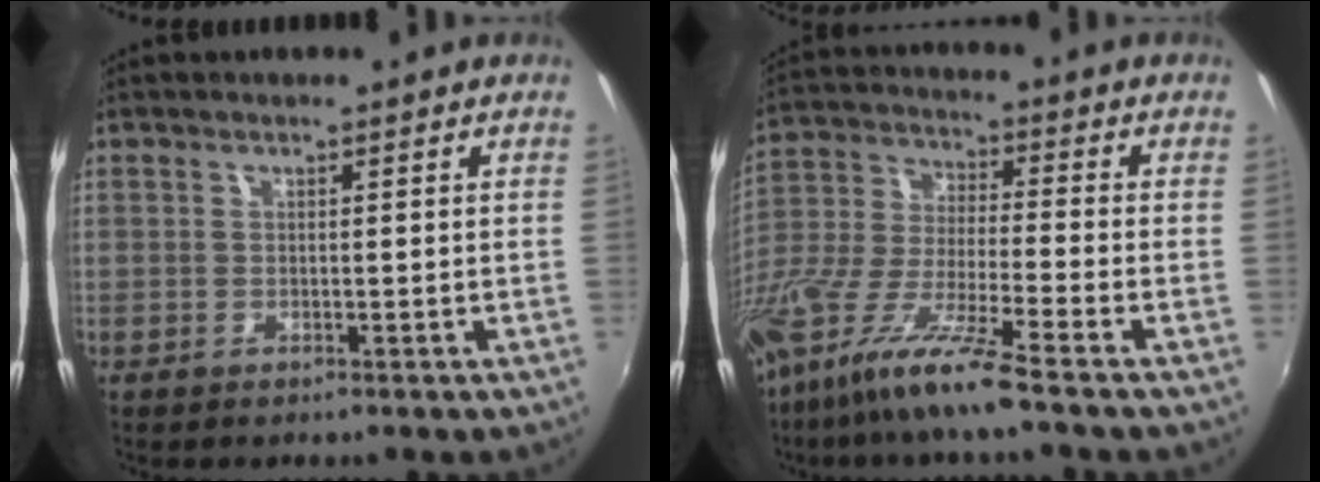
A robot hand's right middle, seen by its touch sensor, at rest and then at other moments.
{"total": 15.2, "force": [-10.8, 0.4, 10.8], "torque": [-0.220, -0.034, -0.210]}